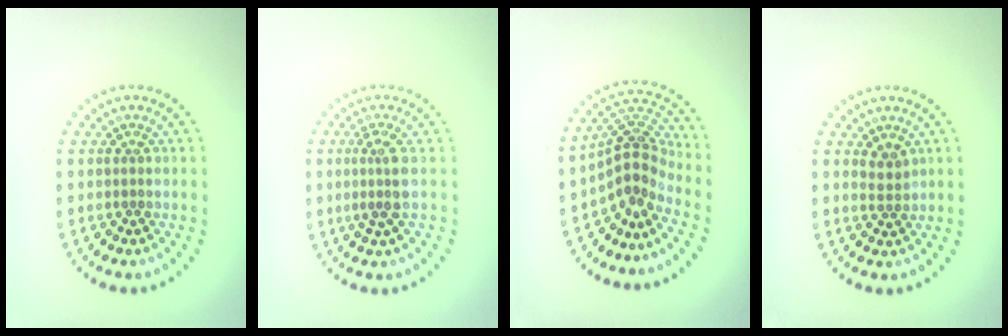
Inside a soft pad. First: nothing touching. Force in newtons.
{"total": 2.4, "press": 1.9, "slide": 1.5}
{"total": 4.0, "press": 2.7, "slide": 2.9}
{"total": 1.4, "press": 1.2, "slide": 0.8}